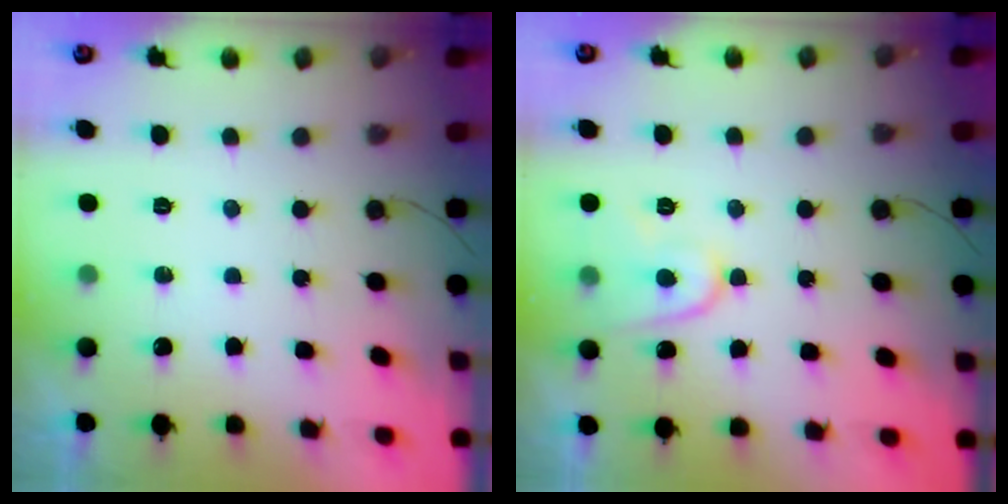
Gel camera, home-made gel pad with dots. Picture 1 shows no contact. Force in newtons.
{"total": 8.2, "press": 8.1, "slide": 0.9}